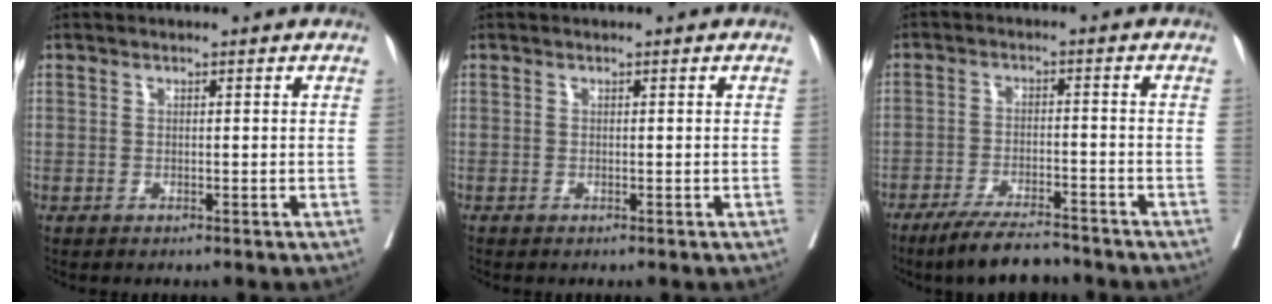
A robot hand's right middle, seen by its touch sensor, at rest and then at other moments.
{"total": 0.0}
{"total": 7.7, "force": [-6.7, 1.2, 3.6], "torque": [-0.059, -0.016, -0.117]}